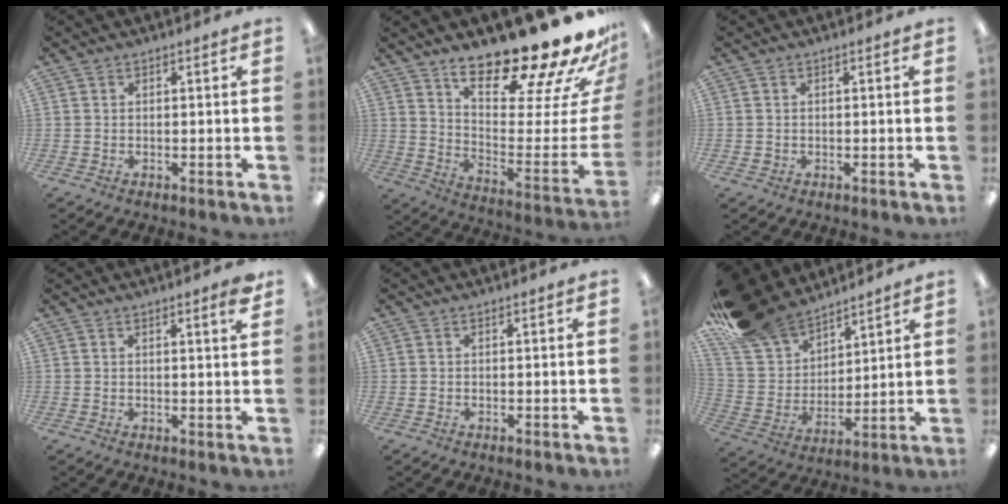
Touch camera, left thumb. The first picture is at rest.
{"total": 22.5, "force": [18.7, 5.1, 11.5], "torque": [-0.145, -0.154, 0.300]}
{"total": 0.8, "force": [0.1, 0.7, 0.1], "torque": [-0.001, 0.005, 0.000]}
{"total": 2.5, "force": [1.8, 0.1, 1.7], "torque": [-0.021, -0.006, 0.027]}
{"total": 0.0}
{"total": 19.1, "force": [15.8, 8.9, 6.0], "torque": [-0.148, -0.095, 0.297]}